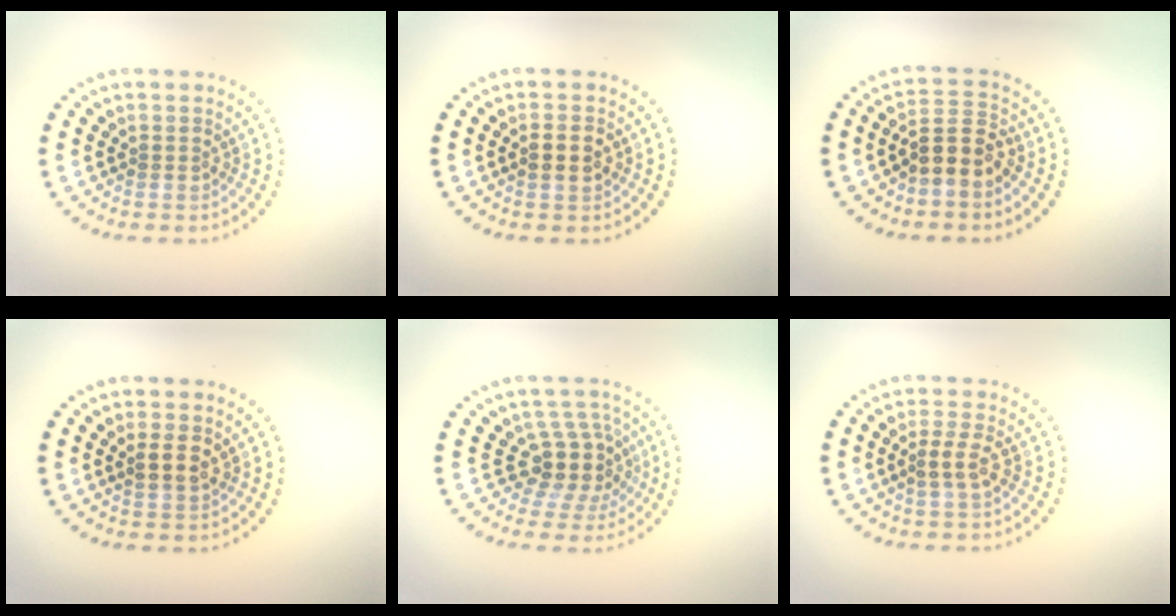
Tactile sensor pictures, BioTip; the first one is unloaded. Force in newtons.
{"total": 1.9, "press": 1.9, "slide": 0.2}
{"total": 3.4, "press": 3.1, "slide": 1.4}
{"total": 1.4, "press": 1.3, "slide": 0.5}
{"total": 3.9, "press": 3.0, "slide": 2.5}
{"total": 1.7, "press": 1.6, "slide": 0.6}